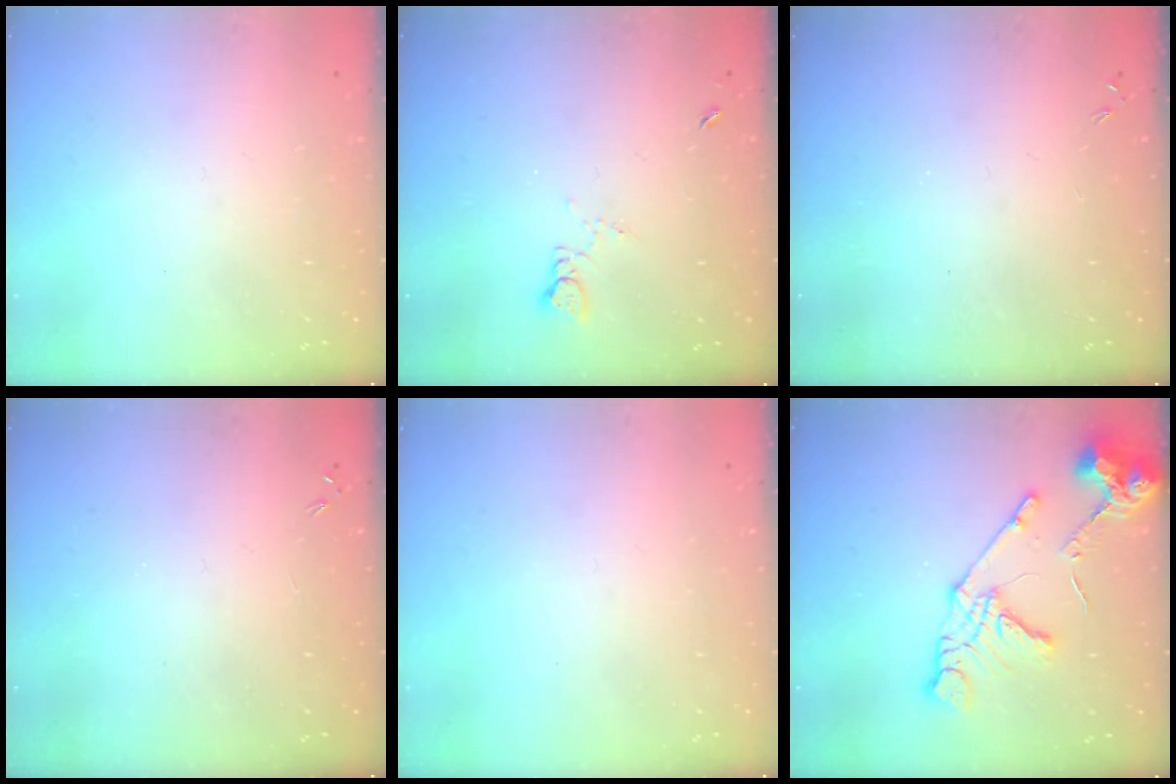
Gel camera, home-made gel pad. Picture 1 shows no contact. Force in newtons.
{"total": 1.8, "press": 1.7, "slide": 0.3}
{"total": 0.0}
{"total": 0.0}
{"total": 0.0}
{"total": 15.0, "press": 14.9, "slide": 1.9}